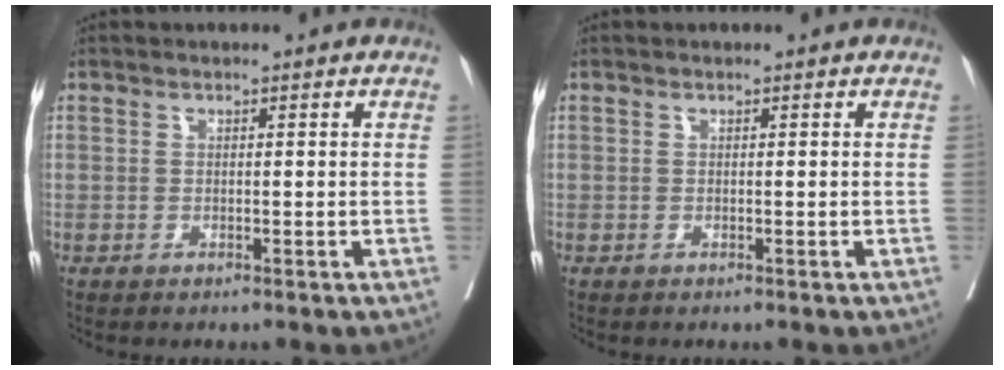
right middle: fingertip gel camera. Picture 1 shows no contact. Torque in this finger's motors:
{"motor_torque": [0.00, 0.00, 0.00, 0.00]}